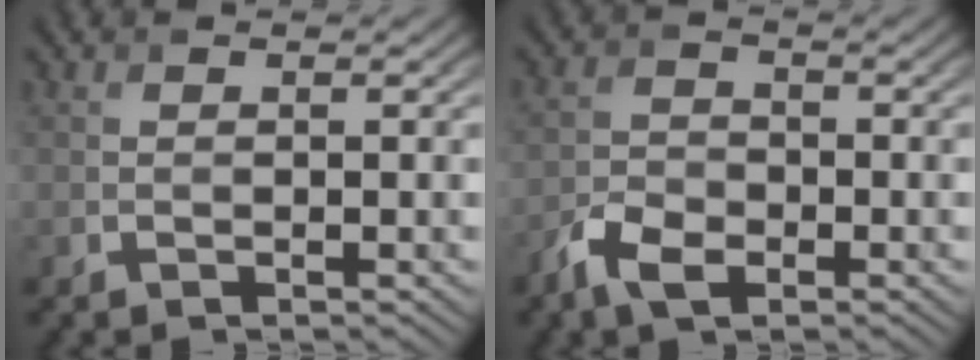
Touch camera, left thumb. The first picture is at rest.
{"total": 4.4, "force": [-2.7, 2.4, 2.6], "torque": [-0.054, -0.005, -0.062]}